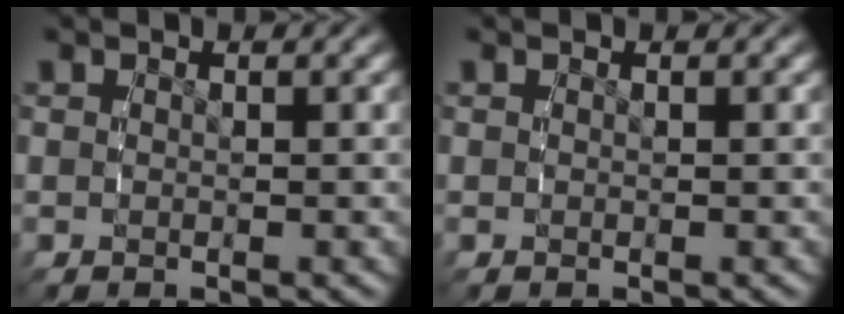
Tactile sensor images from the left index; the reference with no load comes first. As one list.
[{"total": 0.0}]